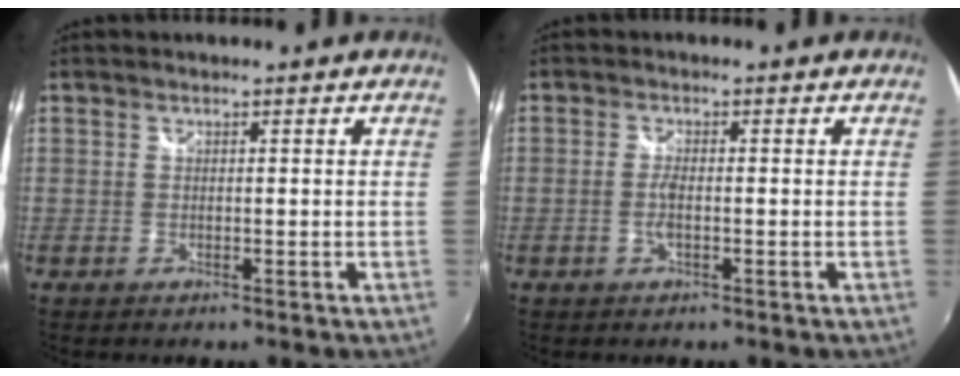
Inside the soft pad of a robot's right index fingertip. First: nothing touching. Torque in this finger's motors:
{"motor_torque": [0.11, 0.02, 0.23, 0.06]}